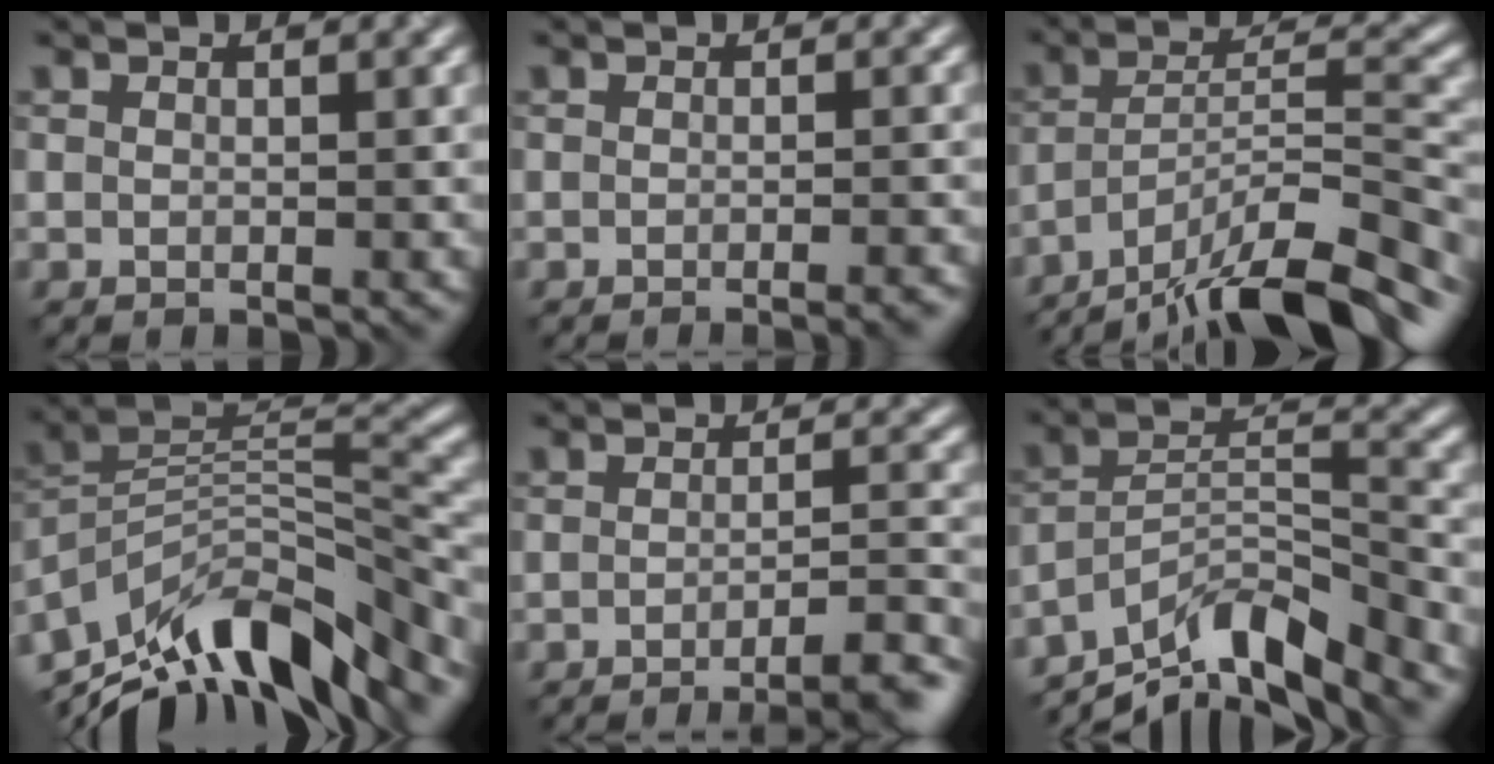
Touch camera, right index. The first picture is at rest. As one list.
[{"total": 3.7, "force": [-2.6, 1.0, 2.3], "torque": [-0.013, 0.010, -0.029]}, {"total": 14.2, "force": [-11.5, 3.5, 7.6], "torque": [-0.136, 0.021, -0.186]}, {"total": 11.8, "force": [-8.4, 4.0, 7.2], "torque": [-0.133, 0.030, -0.146]}, {"total": 6.8, "force": [-4.7, 1.4, 4.8], "torque": [-0.060, 0.009, -0.059]}, {"total": 9.5, "force": [-7.6, 2.7, 5.1], "torque": [-0.088, 0.007, -0.145]}]